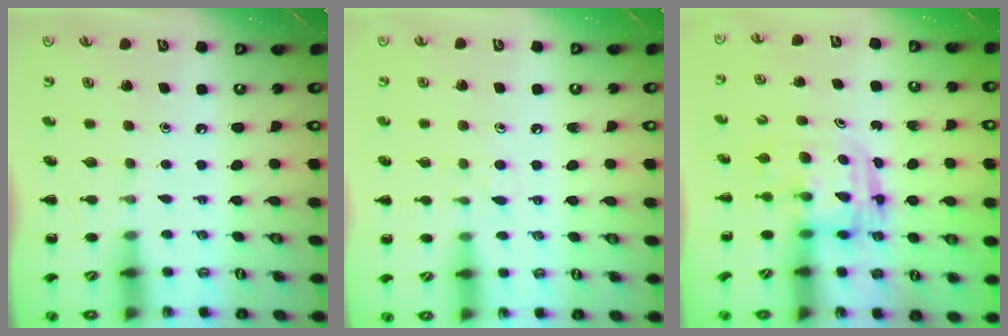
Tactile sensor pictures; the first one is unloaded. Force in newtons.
{"total": 4.3, "press": 4.1, "slide": 1.5}
{"total": 3.0, "press": 3.0, "slide": 0.3}